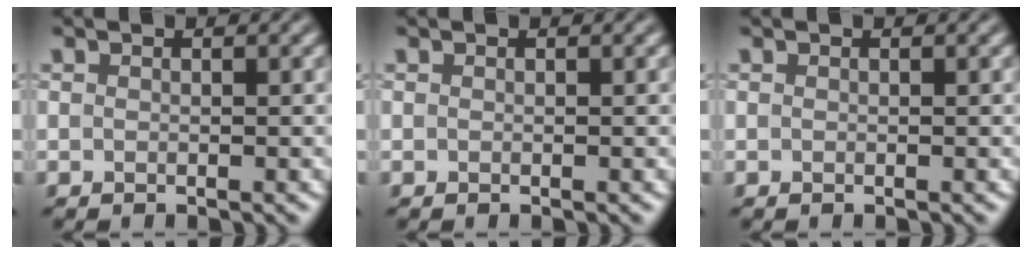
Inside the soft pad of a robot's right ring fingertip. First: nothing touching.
{"total": 0.0}
{"total": 0.0}